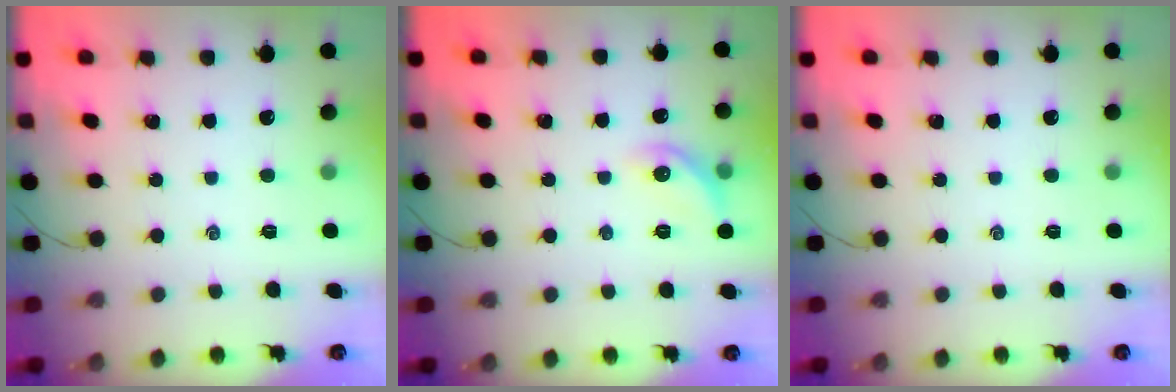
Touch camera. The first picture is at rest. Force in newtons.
{"total": 8.4, "press": 8.4, "slide": 0.2}
{"total": 0.0}